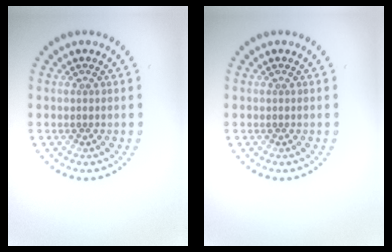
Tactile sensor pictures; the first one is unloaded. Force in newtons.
{"total": 0.0}